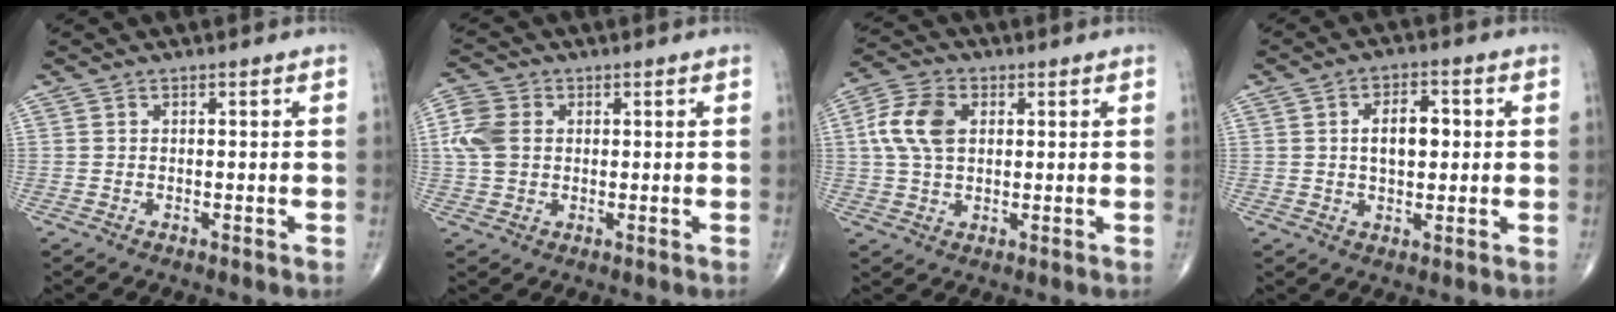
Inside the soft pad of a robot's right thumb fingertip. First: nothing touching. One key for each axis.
{"total": 6.9, "fx": 1.0, "fy": 5.3, "fz": 4.3, "tx": -0.098, "ty": 0.008, "tz": 0.016}
{"total": 9.1, "fx": 1.8, "fy": 5.9, "fz": 6.6, "tx": -0.136, "ty": 0.010, "tz": 0.031}
{"total": 7.0, "fx": 0.9, "fy": 3.9, "fz": 5.7, "tx": -0.077, "ty": 0.007, "tz": 0.012}